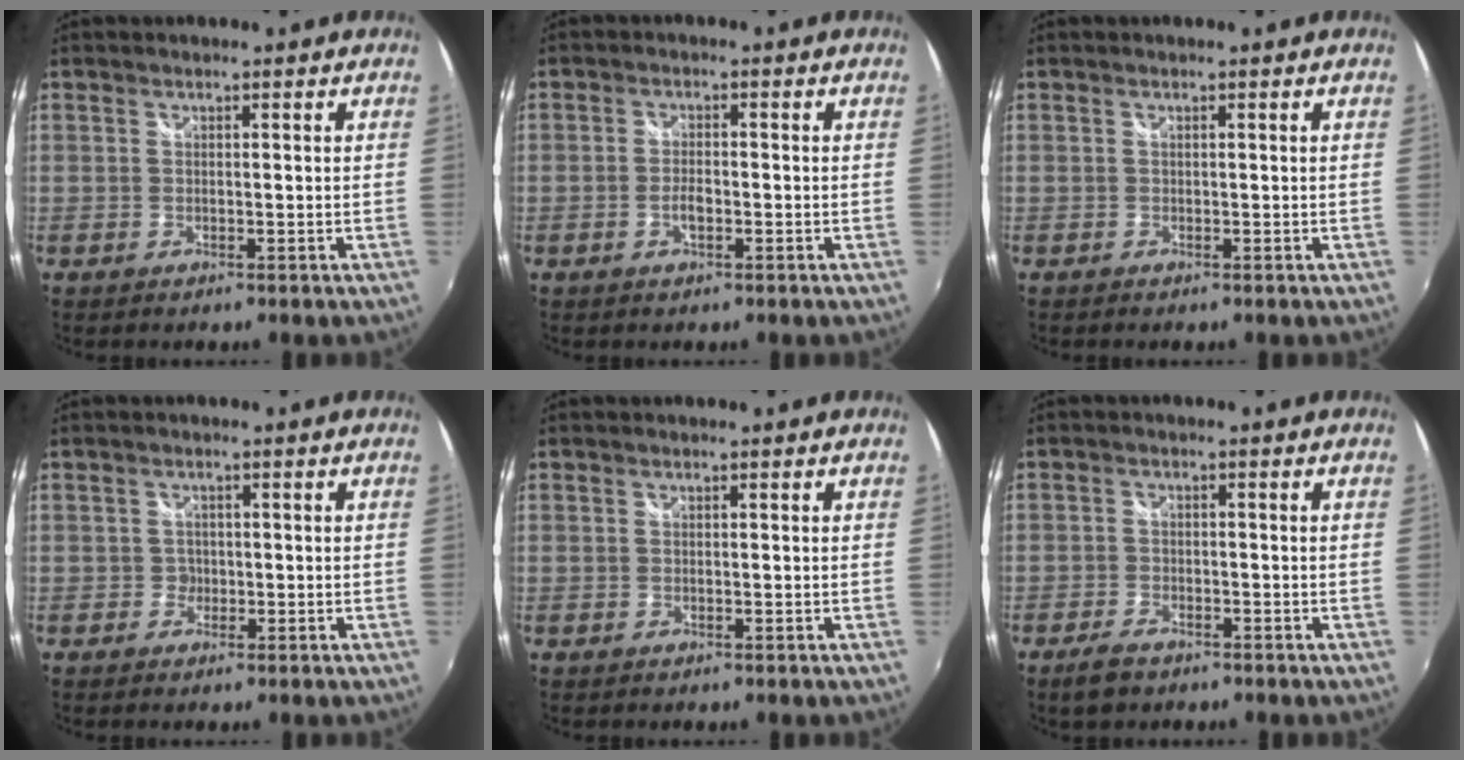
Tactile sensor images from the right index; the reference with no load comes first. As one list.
[{"total": 2.7, "force": [-1.0, 1.2, 2.2], "torque": [-0.046, 0.000, -0.020]}, {"total": 0.0}, {"total": 1.7, "force": [-0.6, 1.5, 0.1], "torque": [0.000, 0.001, -0.009]}, {"total": 0.0}, {"total": 4.2, "force": [-3.1, 1.9, 2.0], "torque": [-0.052, 0.000, -0.054]}]